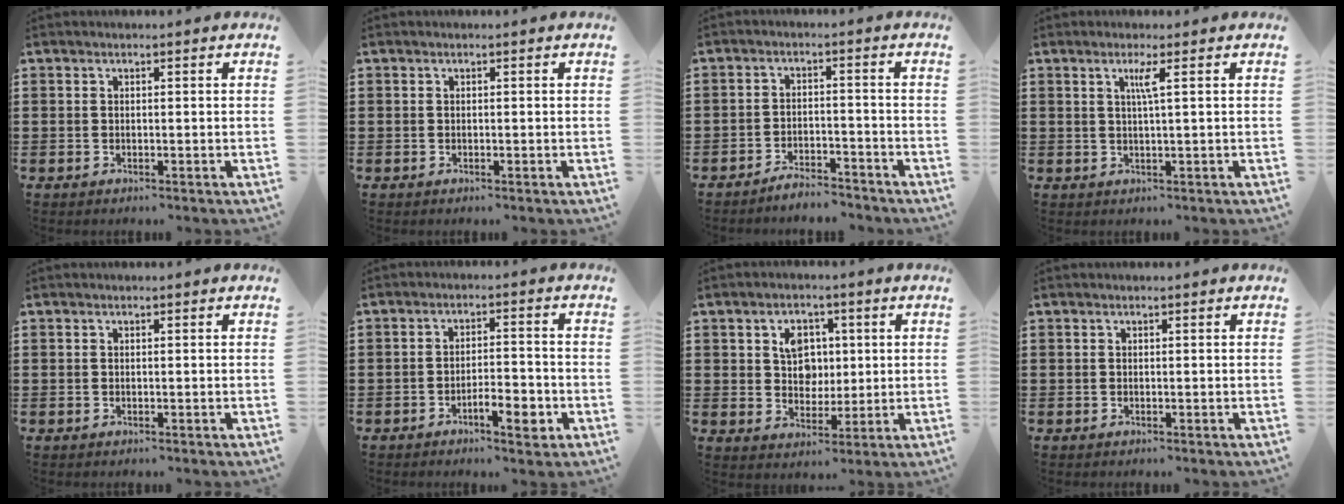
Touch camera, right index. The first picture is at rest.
{"total": 0.0}
{"total": 3.7, "force": [-3.7, 0.2, 0.3], "torque": [-0.010, 0.005, -0.075]}
{"total": 2.4, "force": [0.7, -0.4, 2.3], "torque": [-0.045, -0.003, 0.008]}
{"total": 0.0}
{"total": 5.3, "force": [-2.8, 1.8, 4.1], "torque": [-0.065, 0.008, -0.048]}
{"total": 5.5, "force": [1.4, 4.5, 2.8], "torque": [-0.057, 0.011, 0.019]}
{"total": 0.0}